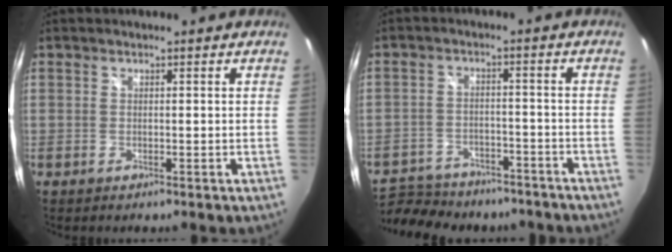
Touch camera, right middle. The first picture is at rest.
{"total": 19.2, "force": [-15.4, 8.8, 7.6], "torque": [-0.172, 0.003, -0.214]}